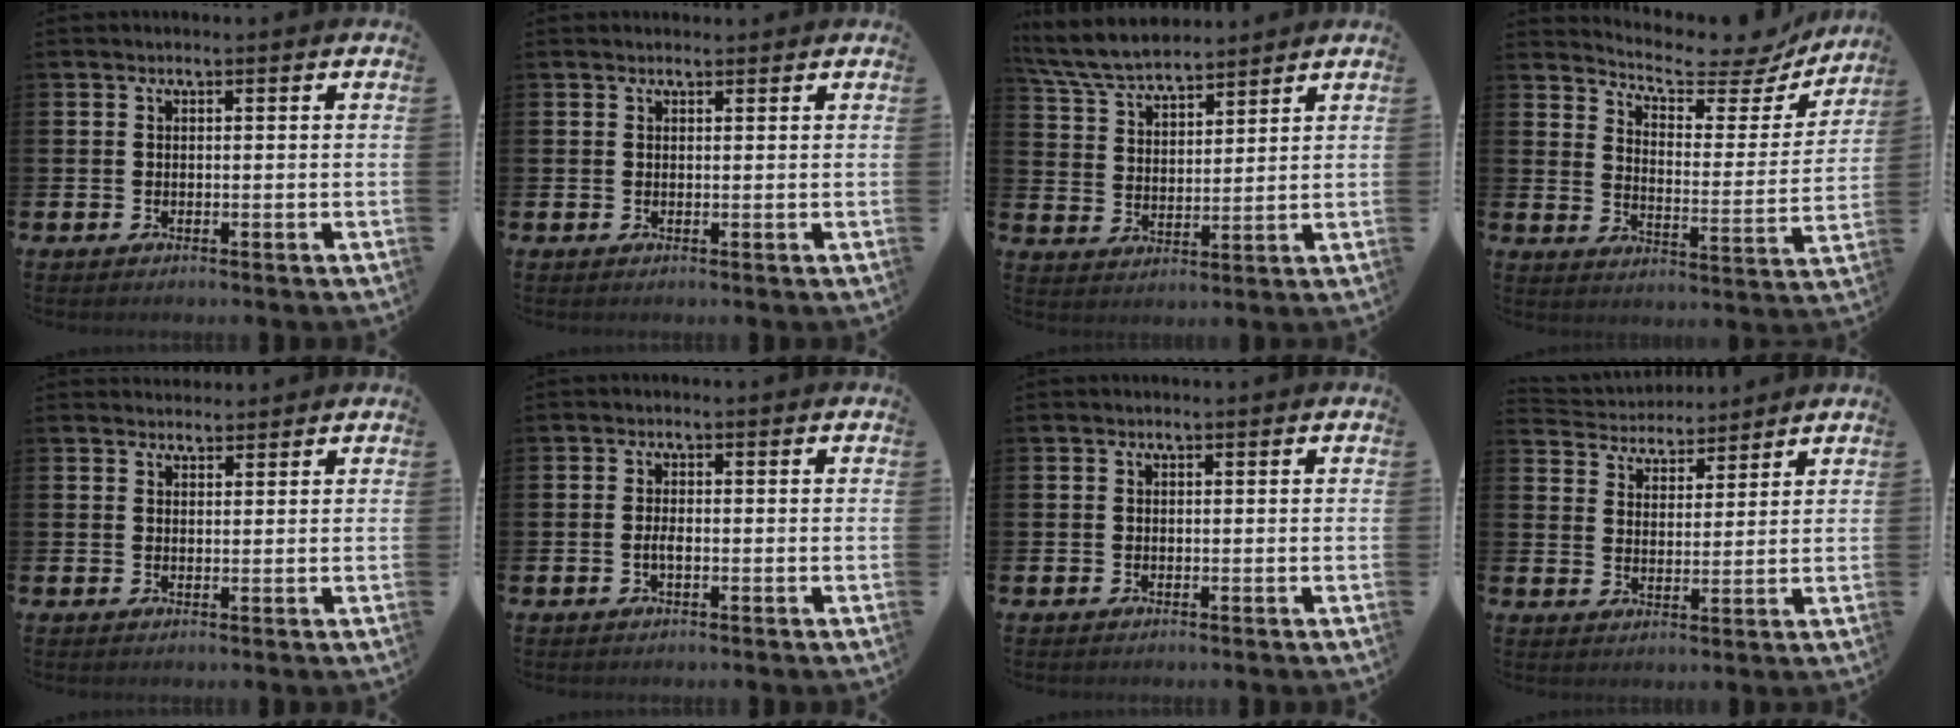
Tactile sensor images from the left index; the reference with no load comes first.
{"total": 0.9, "force": [0.8, 0.3, 0.1], "torque": [0.007, -0.001, 0.013]}
{"total": 7.1, "force": [6.7, 1.5, 1.8], "torque": [-0.065, -0.023, 0.124]}
{"total": 7.3, "force": [6.7, 2.1, 2.2], "torque": [-0.057, -0.056, 0.108]}
{"total": 2.2, "force": [2.2, 0.6, 0.0], "torque": [0.005, -0.009, 0.038]}
{"total": 1.4, "force": [-0.4, 0.5, 1.3], "torque": [-0.021, 0.000, -0.009]}
{"total": 0.0}
{"total": 4.5, "force": [4.3, 1.1, -0.5], "torque": [-0.016, -0.028, 0.076]}